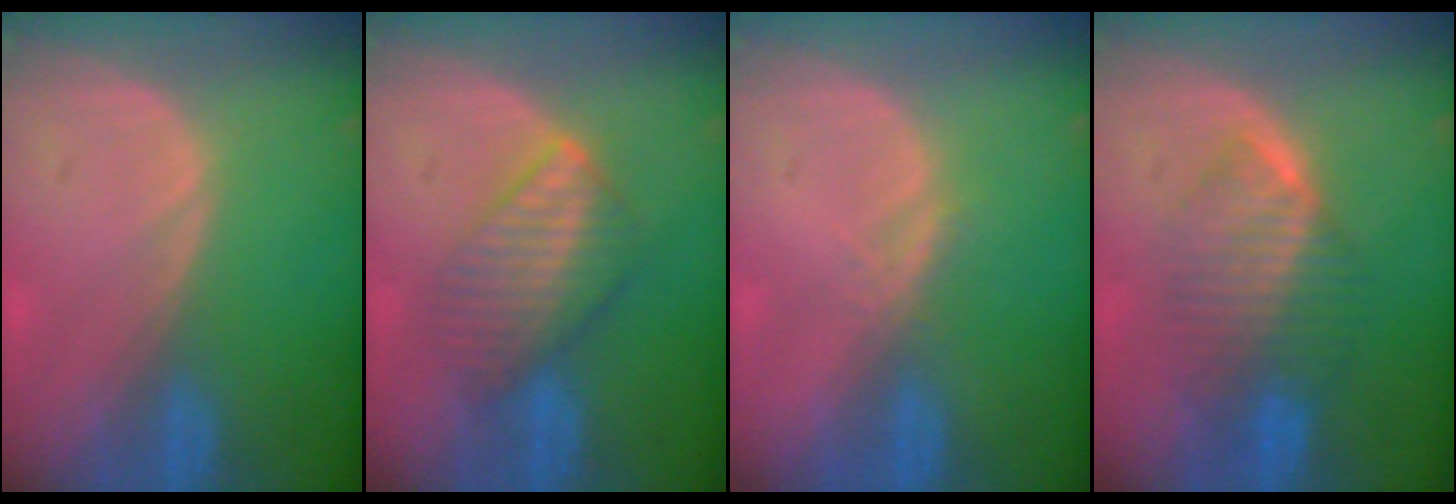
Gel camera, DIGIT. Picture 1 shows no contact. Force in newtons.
{"total": 6.6, "press": 6.5, "slide": 1.3}
{"total": 1.5, "press": 1.3, "slide": 0.8}
{"total": 6.5, "press": 6.5, "slide": 0.1}